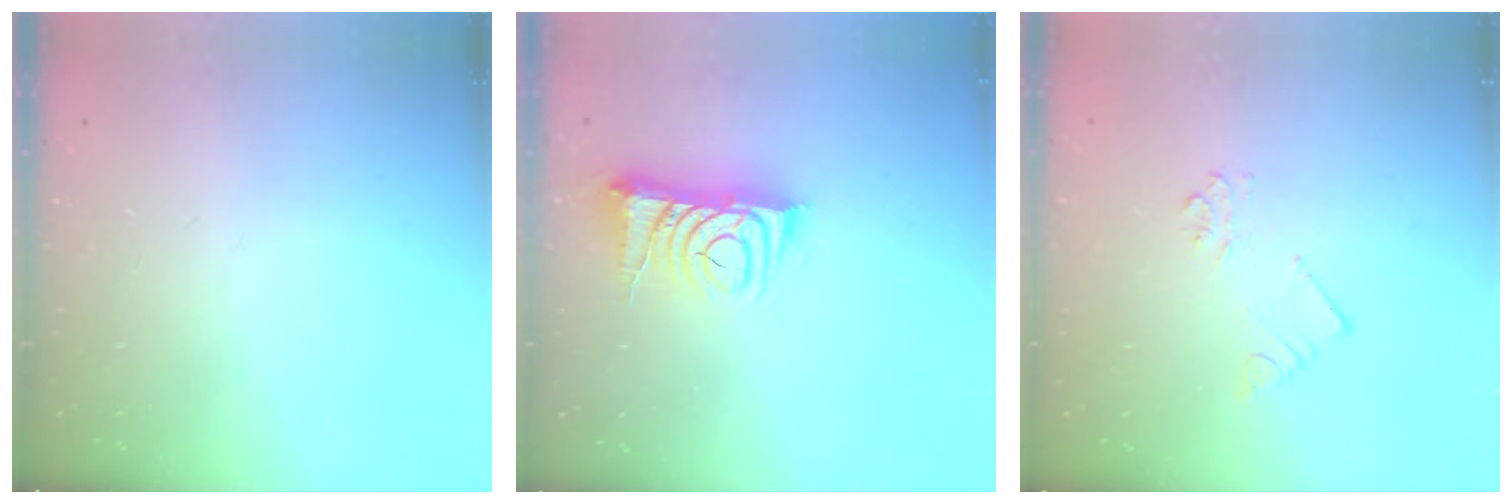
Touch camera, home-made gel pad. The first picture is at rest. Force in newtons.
{"total": 10.2, "press": 10.2, "slide": 1.1}
{"total": 3.2, "press": 3.2, "slide": 0.2}